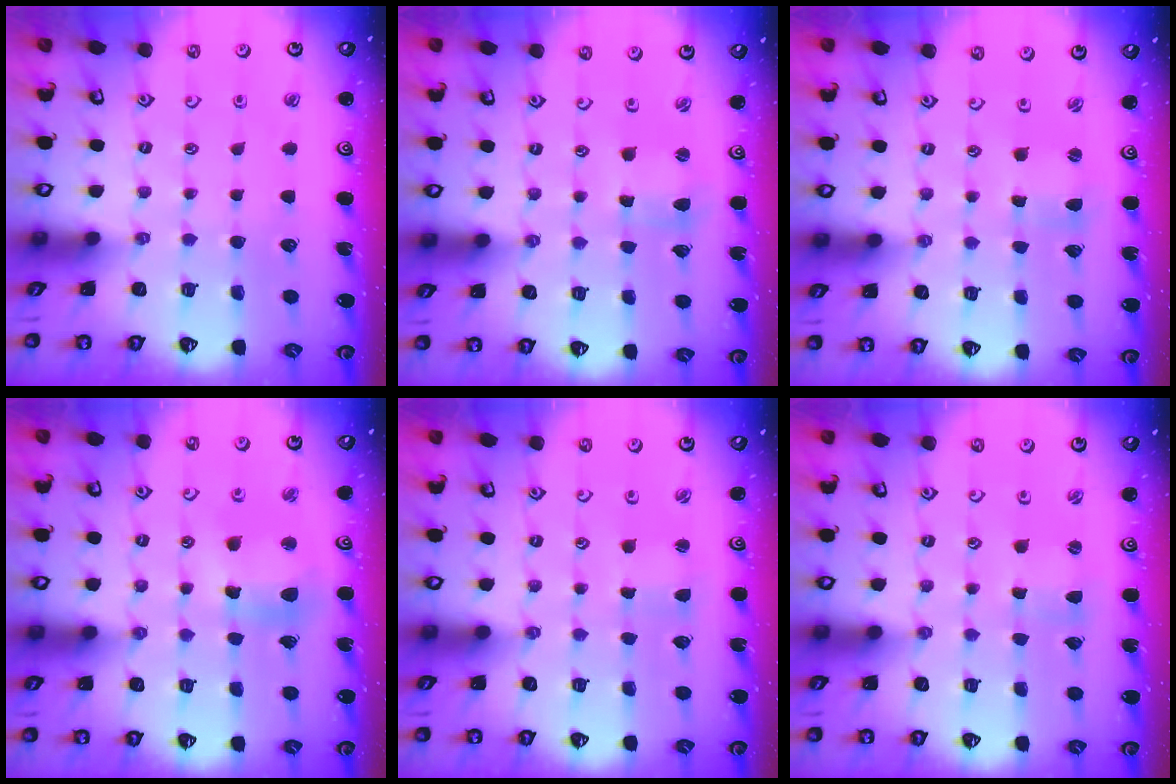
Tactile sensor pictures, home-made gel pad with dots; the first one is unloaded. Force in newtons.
{"total": 2.4, "press": 2.4, "slide": 0.2}
{"total": 1.6, "press": 1.6, "slide": 0.3}
{"total": 11.7, "press": 11.6, "slide": 1.5}
{"total": 1.4, "press": 1.3, "slide": 0.3}
{"total": 0.8, "press": 0.8, "slide": 0.1}